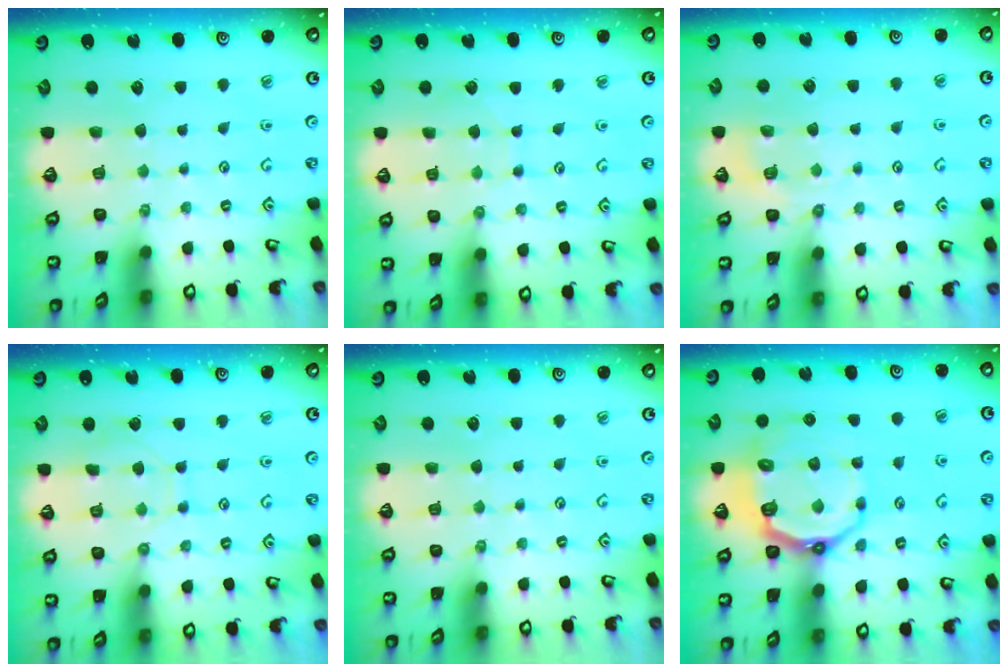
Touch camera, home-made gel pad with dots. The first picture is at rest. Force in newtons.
{"total": 4.8, "press": 4.8, "slide": 0.5}
{"total": 4.4, "press": 4.2, "slide": 1.6}
{"total": 8.5, "press": 8.4, "slide": 0.9}
{"total": 0.0}
{"total": 13.2, "press": 12.6, "slide": 4.2}